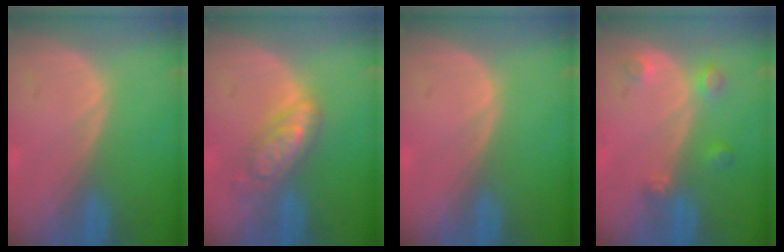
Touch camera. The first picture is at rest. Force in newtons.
{"total": 6.0, "press": 5.9, "slide": 0.4}
{"total": 0.0}
{"total": 3.4, "press": 3.1, "slide": 1.4}